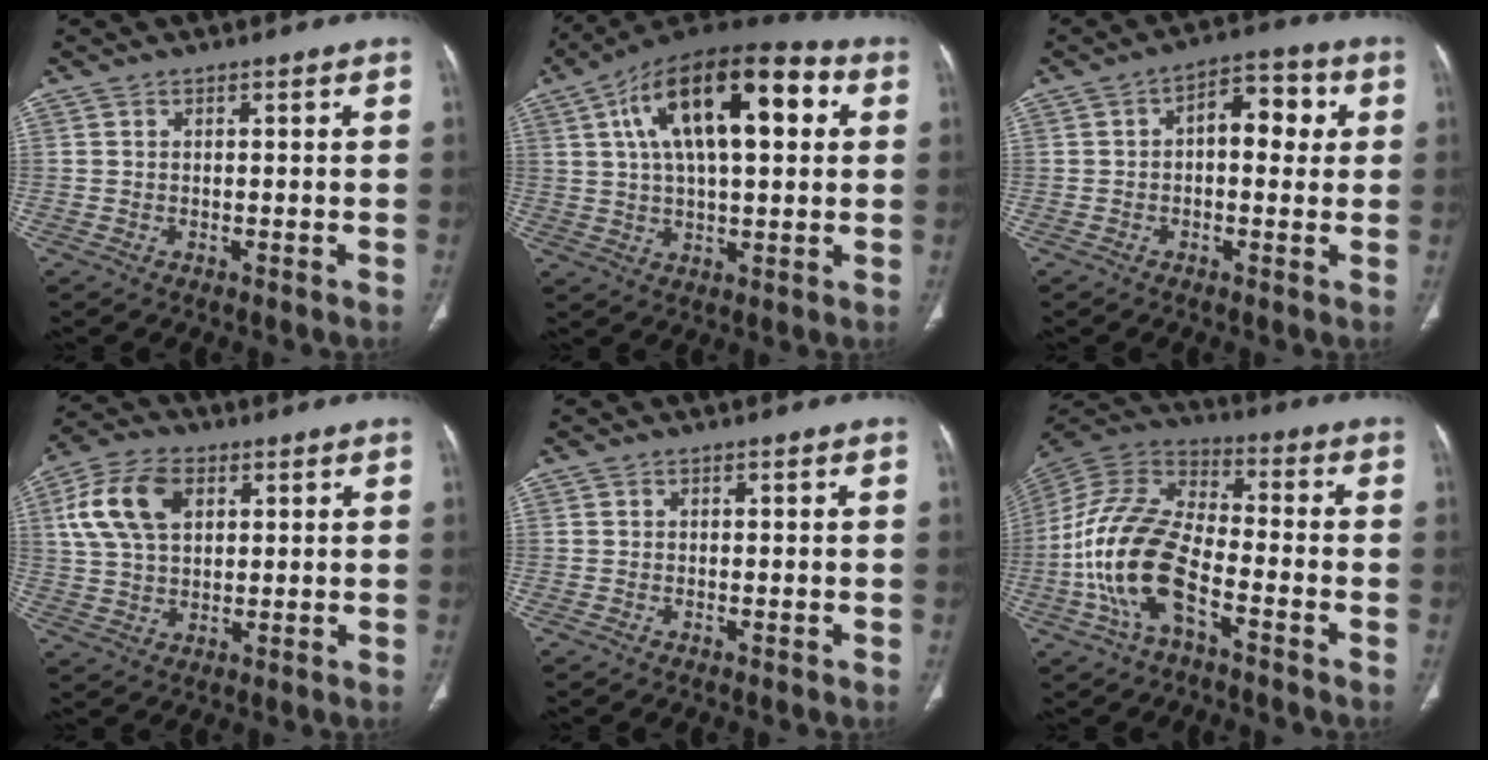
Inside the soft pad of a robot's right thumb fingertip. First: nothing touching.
{"total": 22.5, "force": [6.6, 9.9, 19.2], "torque": [-0.306, 0.019, 0.098]}
{"total": 8.6, "force": [1.1, 4.8, 7.0], "torque": [-0.069, 0.022, 0.010]}
{"total": 12.1, "force": [3.9, 7.7, 8.5], "torque": [-0.160, 0.007, 0.073]}
{"total": 0.0}
{"total": 17.7, "force": [-6.1, 8.6, 14.2], "torque": [-0.297, 0.042, -0.119]}